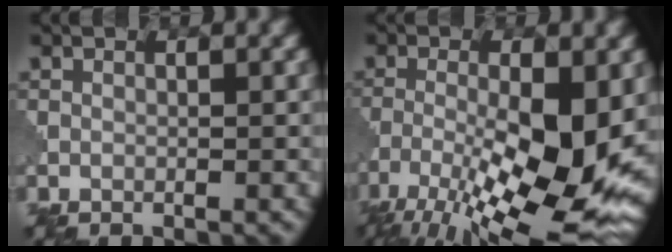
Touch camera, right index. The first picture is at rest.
{"total": 13.6, "force": [-5.0, 4.1, 12.0], "torque": [-0.218, -0.025, -0.082]}